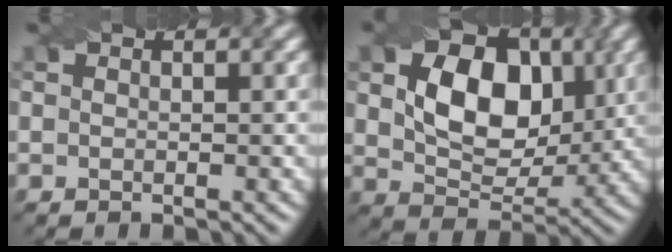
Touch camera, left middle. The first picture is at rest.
{"total": 9.2, "force": [1.8, 6.4, 6.4], "torque": [-0.122, -0.003, 0.032]}